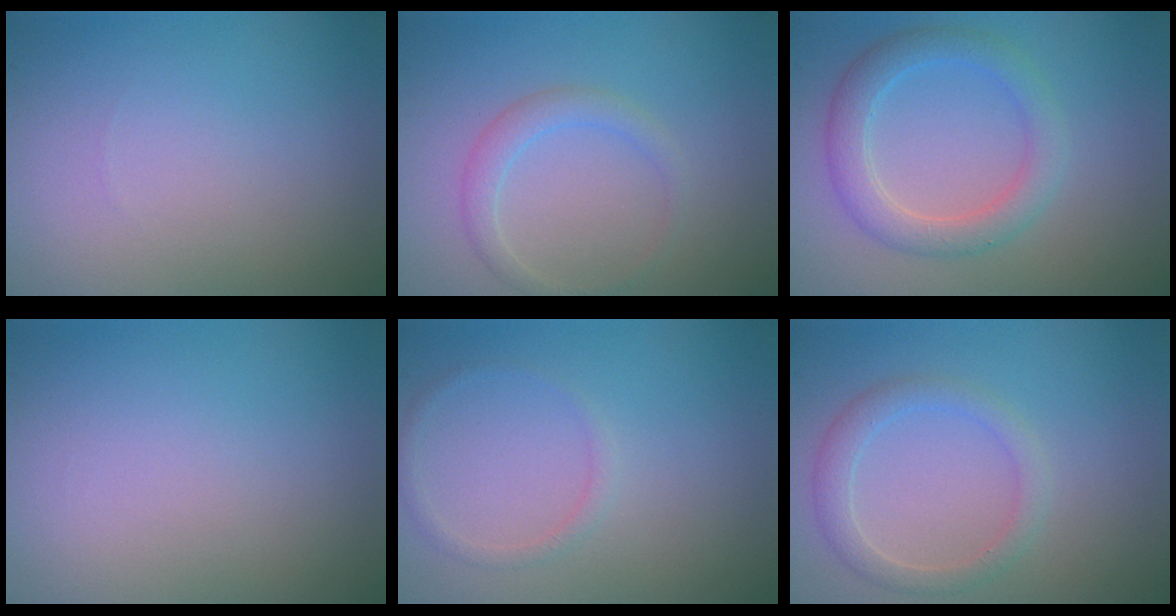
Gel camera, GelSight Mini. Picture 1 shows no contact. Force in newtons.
{"total": 1.7, "press": 1.7, "slide": 0.2}
{"total": 3.5, "press": 3.5, "slide": 0.1}
{"total": 0.0}
{"total": 1.0, "press": 1.0, "slide": 0.0}
{"total": 2.3, "press": 2.3, "slide": 0.1}